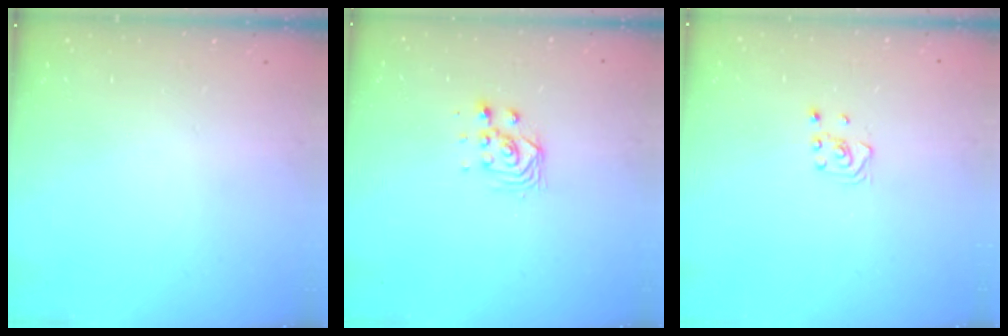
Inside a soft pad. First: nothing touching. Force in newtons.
{"total": 2.9, "press": 2.8, "slide": 0.8}
{"total": 2.6, "press": 2.4, "slide": 1.0}